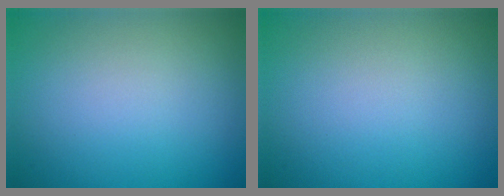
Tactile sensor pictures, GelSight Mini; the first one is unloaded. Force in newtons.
{"total": 0.0}